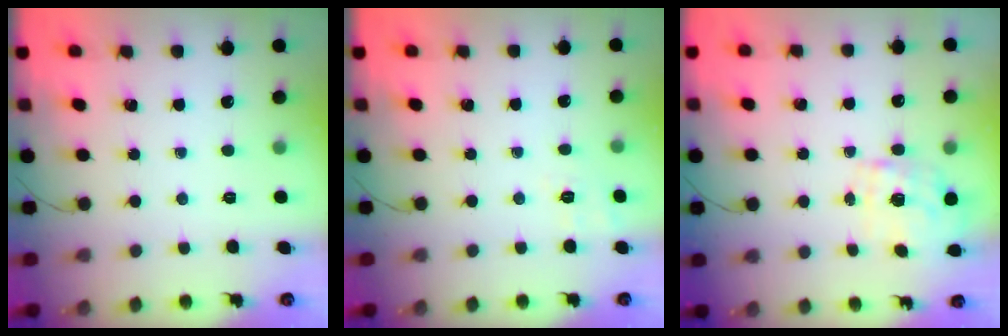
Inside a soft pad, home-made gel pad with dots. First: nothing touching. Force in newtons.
{"total": 2.5, "press": 1.3, "slide": 2.2}
{"total": 2.2, "press": 2.2, "slide": 0.4}